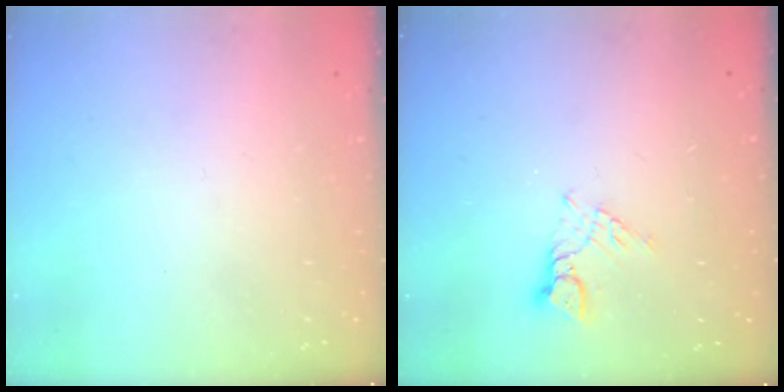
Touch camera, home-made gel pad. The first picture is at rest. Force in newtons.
{"total": 4.1, "press": 4.0, "slide": 0.5}